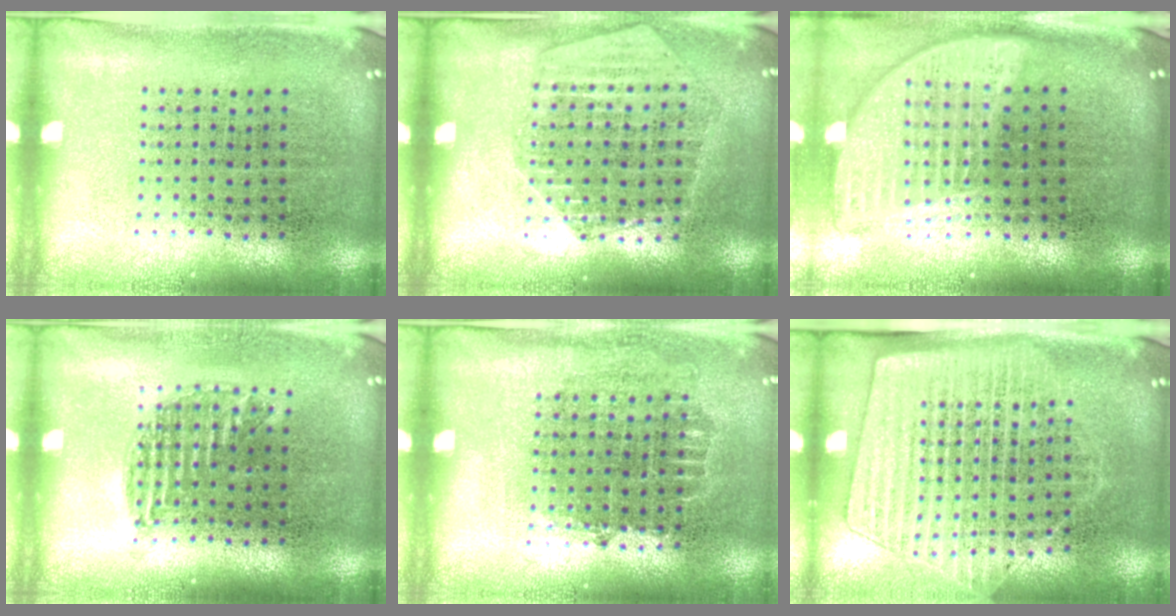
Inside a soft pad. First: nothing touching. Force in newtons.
{"total": 1.6, "press": 1.6, "slide": 0.2}
{"total": 2.0, "press": 1.6, "slide": 1.1}
{"total": 1.0, "press": 0.8, "slide": 0.5}
{"total": 0.7, "press": 0.6, "slide": 0.3}
{"total": 1.8, "press": 1.5, "slide": 1.0}